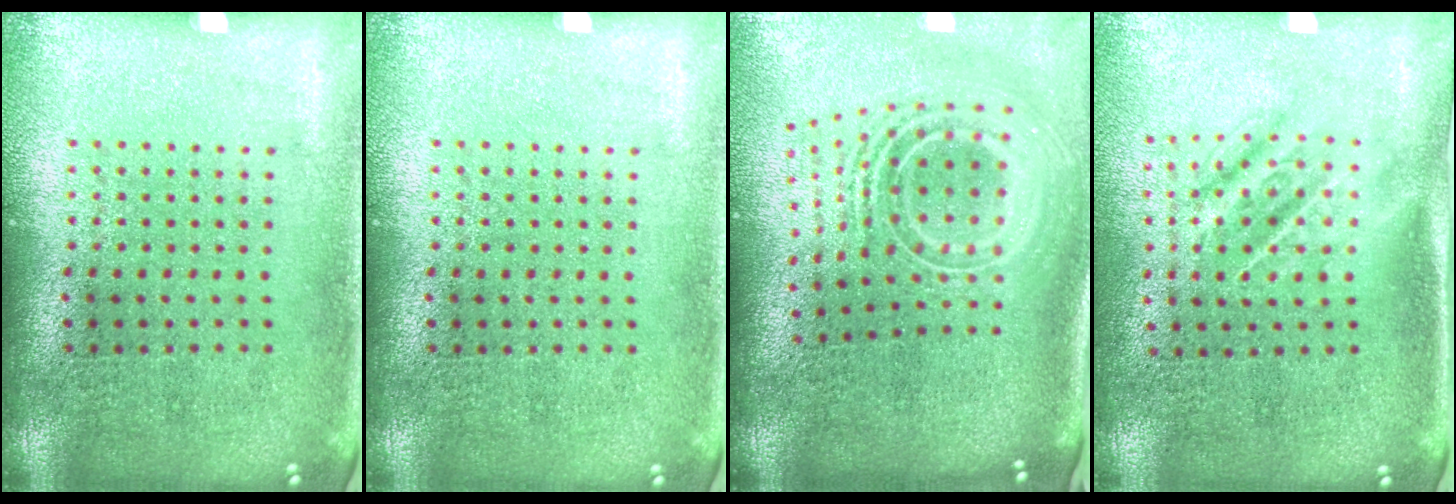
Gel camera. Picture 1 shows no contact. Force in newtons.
{"total": 0.0}
{"total": 2.7, "press": 1.8, "slide": 2.0}
{"total": 1.6, "press": 1.2, "slide": 1.0}